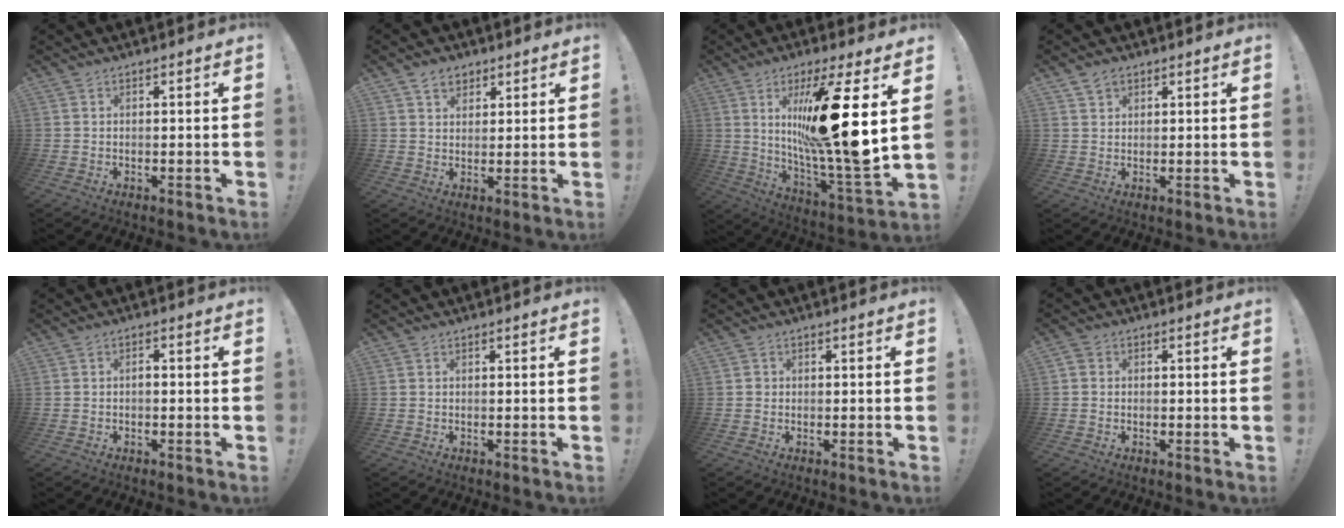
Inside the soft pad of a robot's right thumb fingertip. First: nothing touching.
{"total": 5.2, "force": [3.3, 3.5, 1.9], "torque": [-0.020, -0.011, 0.059]}
{"total": 22.9, "force": [6.2, 3.5, 21.8], "torque": [-0.341, -0.052, 0.090]}
{"total": 2.7, "force": [1.9, 1.7, 0.8], "torque": [-0.012, -0.006, 0.034]}
{"total": 1.0, "force": [-0.4, 0.3, 0.8], "torque": [-0.017, 0.000, -0.007]}
{"total": 0.0}
{"total": 1.0, "force": [0.0, 1.0, 0.2], "torque": [-0.001, 0.002, -0.001]}
{"total": 1.8, "force": [-0.4, 1.5, 0.8], "torque": [-0.013, 0.008, -0.007]}